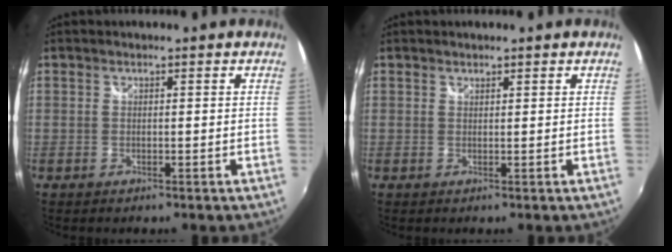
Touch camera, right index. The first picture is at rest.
{"total": 0.6, "force": [0.6, 0.2, 0.0], "torque": [0.000, 0.000, 0.011]}